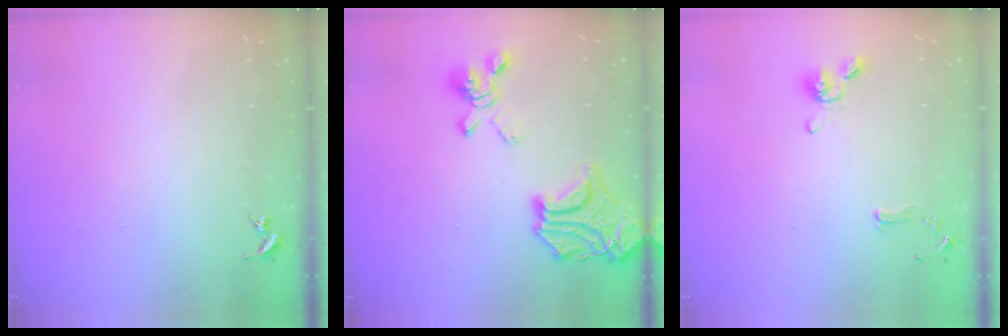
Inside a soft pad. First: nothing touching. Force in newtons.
{"total": 25.0, "press": 24.9, "slide": 2.6}
{"total": 10.8, "press": 10.6, "slide": 1.9}